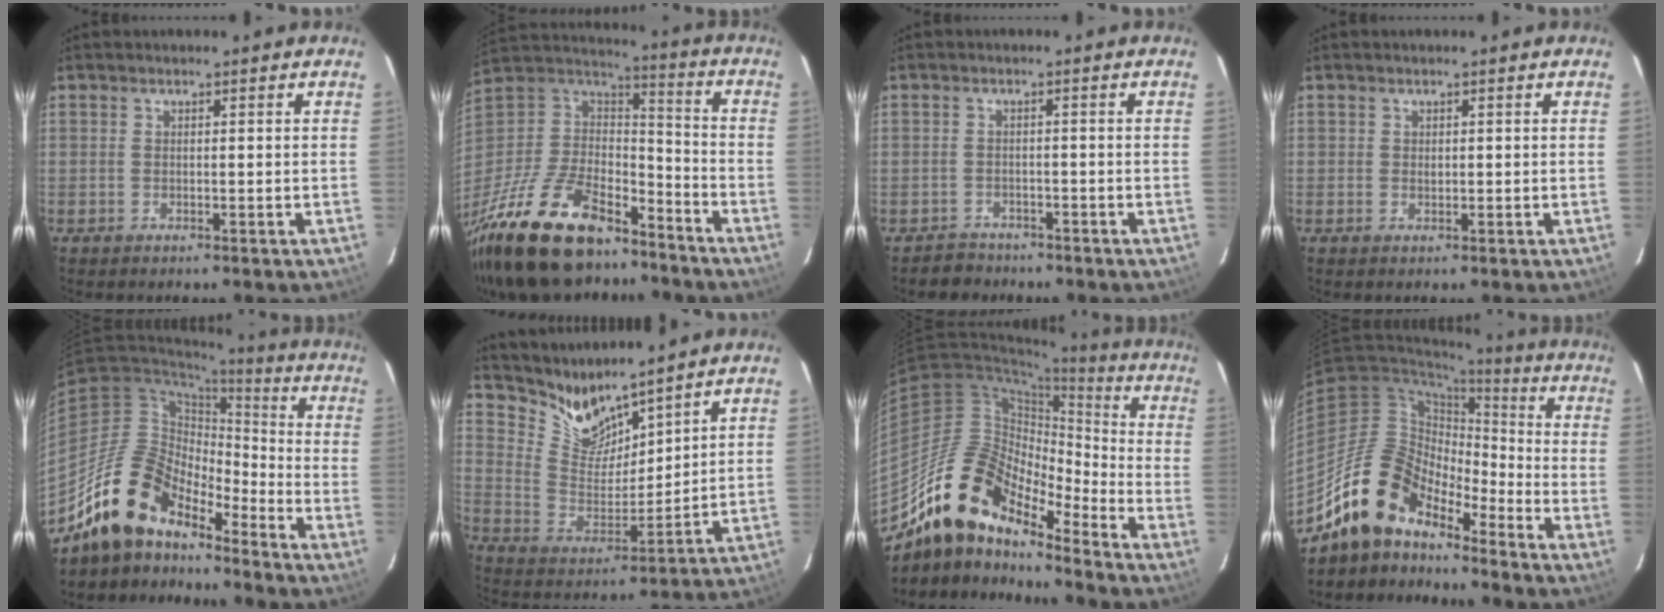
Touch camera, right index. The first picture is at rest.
{"total": 30.1, "force": [-21.6, 13.1, 16.4], "torque": [-0.351, -0.015, -0.354]}
{"total": 3.3, "force": [-2.5, 2.2, -0.4], "torque": [0.001, 0.019, -0.038]}
{"total": 0.8, "force": [0.2, 0.7, 0.2], "torque": [-0.003, 0.001, 0.004]}
{"total": 15.4, "force": [-12.9, 5.9, 6.1], "torque": [-0.120, 0.014, -0.240]}
{"total": 9.5, "force": [8.8, 2.1, 2.7], "torque": [-0.060, -0.017, 0.181]}
{"total": 18.0, "force": [-14.1, 6.4, 9.1], "torque": [-0.153, 0.000, -0.274]}
{"total": 15.1, "force": [-12.6, 5.9, 5.7], "torque": [-0.109, 0.016, -0.238]}